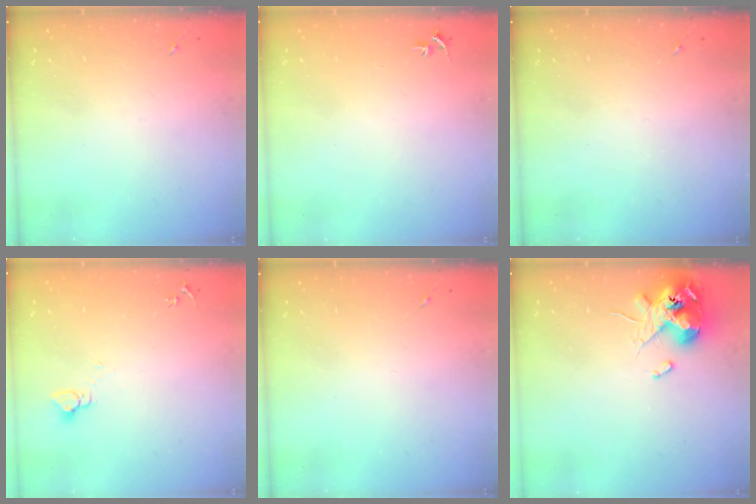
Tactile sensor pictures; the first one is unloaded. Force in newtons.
{"total": 2.7, "press": 2.7, "slide": 0.3}
{"total": 0.0}
{"total": 2.7, "press": 2.7, "slide": 0.2}
{"total": 0.0}
{"total": 12.1, "press": 11.9, "slide": 2.2}